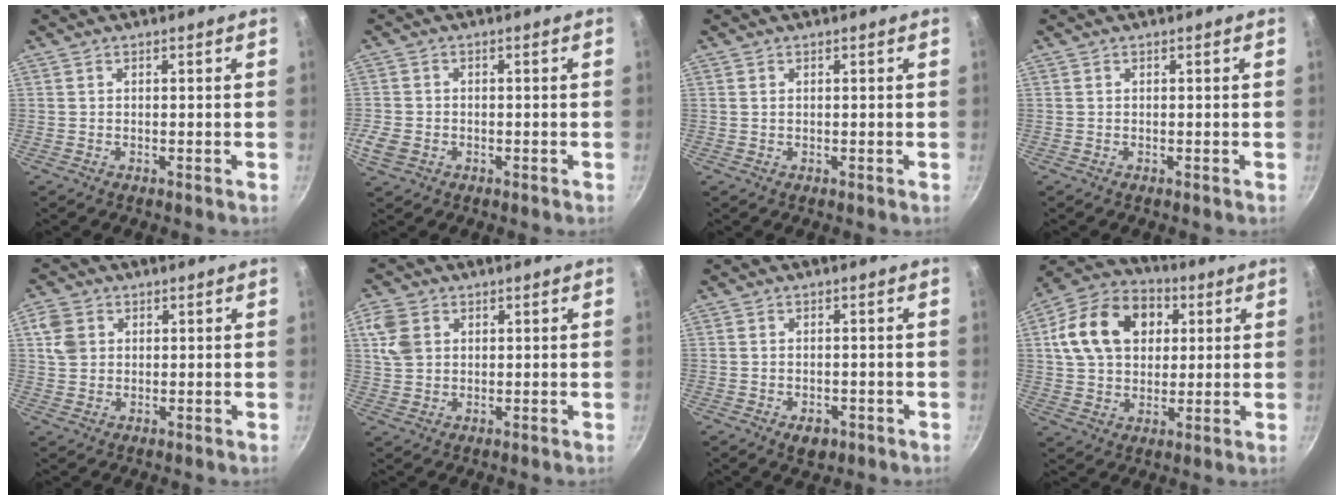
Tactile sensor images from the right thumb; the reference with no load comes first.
{"total": 4.6, "force": [-1.4, 3.6, 2.4], "torque": [-0.050, 0.005, -0.027]}
{"total": 0.5, "force": [0.2, 0.4, 0.3], "torque": [-0.005, 0.002, 0.004]}
{"total": 0.0}
{"total": 5.2, "force": [1.5, 4.3, 2.5], "torque": [-0.032, 0.003, 0.026]}
{"total": 6.5, "force": [2.0, 4.9, 3.7], "torque": [-0.064, 0.003, 0.040]}
{"total": 3.5, "force": [-1.5, 2.3, 2.1], "torque": [-0.026, 0.011, -0.012]}
{"total": 17.8, "force": [4.6, 13.1, 11.1], "torque": [-0.169, 0.015, 0.068]}